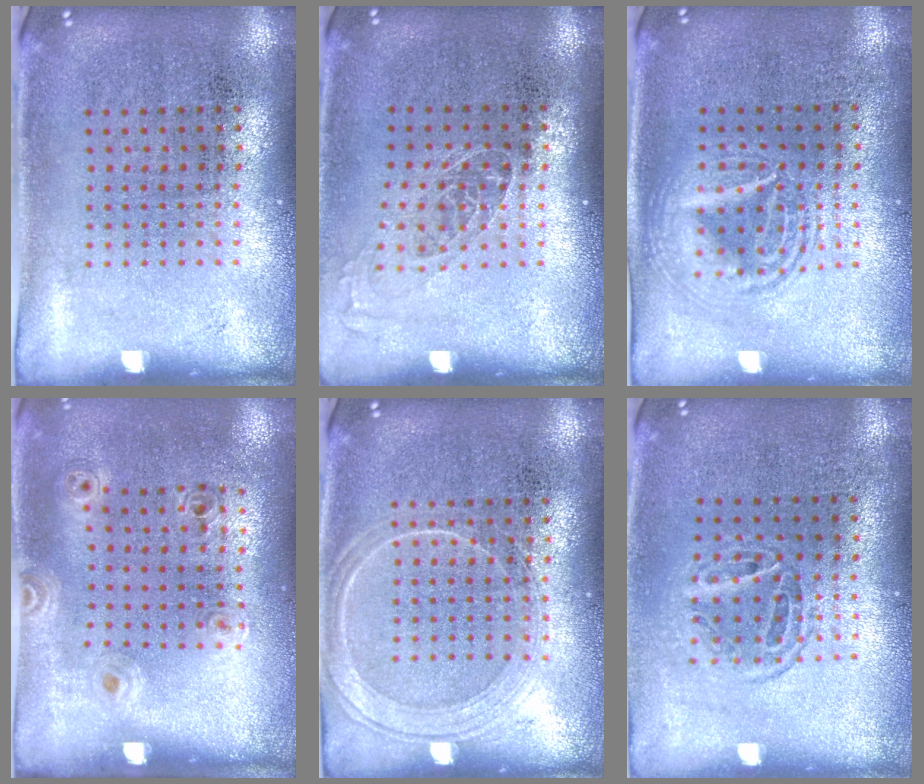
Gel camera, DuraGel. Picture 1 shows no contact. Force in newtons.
{"total": 1.0, "press": 0.9, "slide": 0.4}
{"total": 2.9, "press": 2.9, "slide": 0.3}
{"total": 1.1, "press": 0.9, "slide": 0.6}
{"total": 2.2, "press": 2.1, "slide": 0.4}
{"total": 1.2, "press": 1.0, "slide": 0.6}